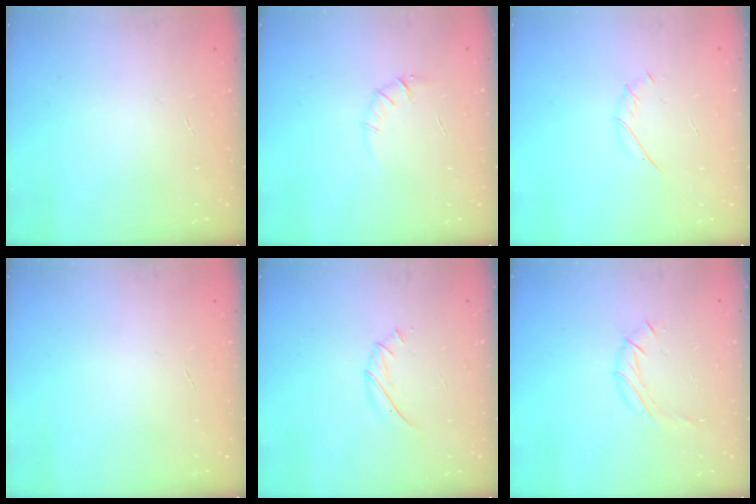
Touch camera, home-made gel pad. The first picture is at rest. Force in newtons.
{"total": 4.7, "press": 4.4, "slide": 1.5}
{"total": 1.9, "press": 1.8, "slide": 0.6}
{"total": 0.0}
{"total": 6.4, "press": 6.2, "slide": 1.8}
{"total": 6.3, "press": 6.3, "slide": 0.6}